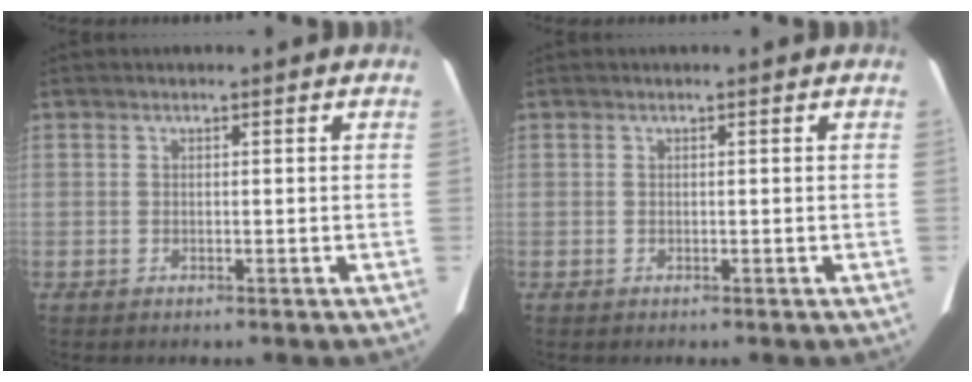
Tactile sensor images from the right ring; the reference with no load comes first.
{"total": 0.0}